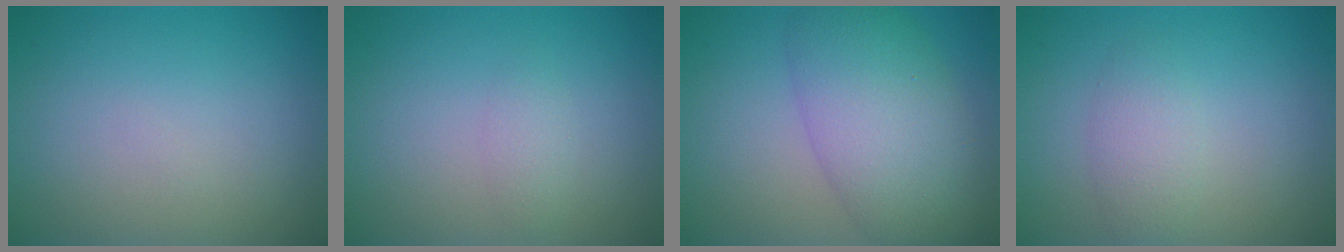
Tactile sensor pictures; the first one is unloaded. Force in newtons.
{"total": 1.2, "press": 1.2, "slide": 0.1}
{"total": 7.6, "press": 7.6, "slide": 0.3}
{"total": 2.2, "press": 2.1, "slide": 0.1}